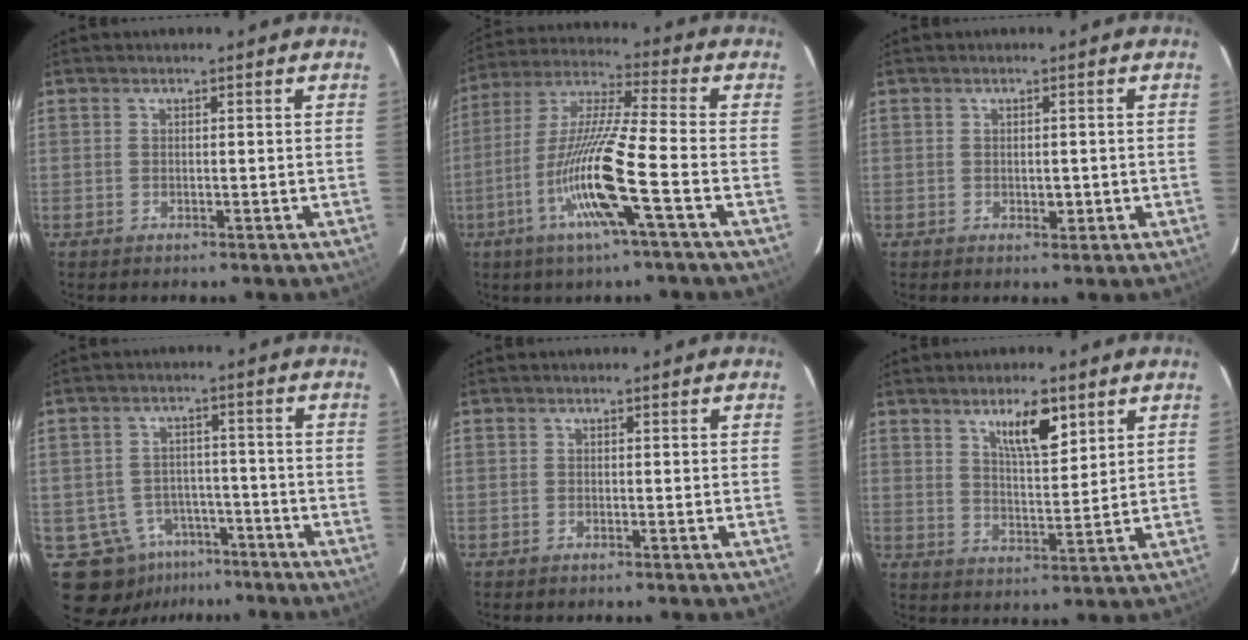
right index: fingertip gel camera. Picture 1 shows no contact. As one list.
[{"total": 14.1, "force": [-4.9, -0.4, 13.2], "torque": [-0.267, -0.007, -0.099]}, {"total": 1.7, "force": [-0.2, 0.9, 1.4], "torque": [-0.020, -0.001, 0.002]}, {"total": 10.5, "force": [-6.0, 8.3, 2.4], "torque": [-0.045, 0.020, -0.082]}, {"total": 0.0}, {"total": 7.2, "force": [4.2, 1.7, 5.6], "torque": [-0.096, -0.003, 0.074]}]